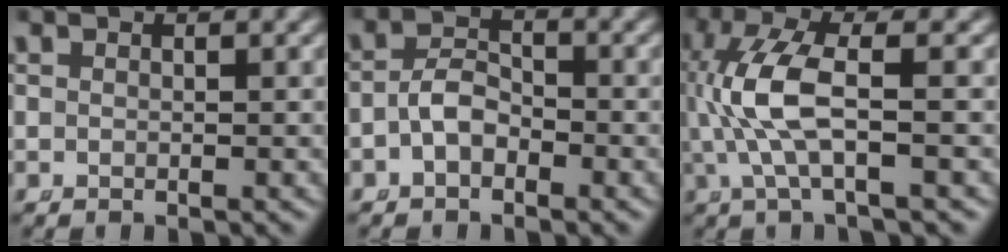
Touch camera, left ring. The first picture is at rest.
{"total": 2.9, "force": [-1.5, 1.8, 1.6], "torque": [-0.033, -0.009, -0.022]}
{"total": 5.4, "force": [0.1, 1.5, 5.1], "torque": [-0.123, 0.001, 0.006]}